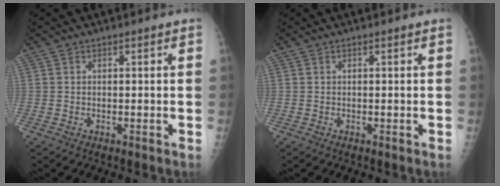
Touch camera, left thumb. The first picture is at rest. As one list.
[{"total": 0.0}]